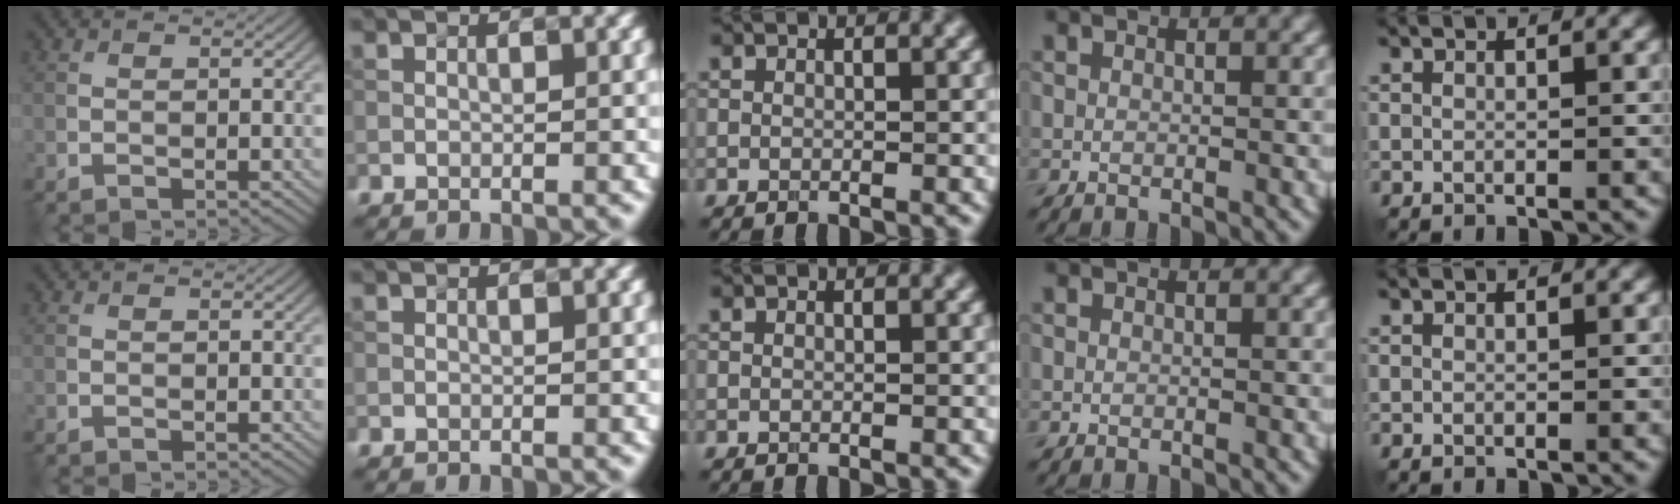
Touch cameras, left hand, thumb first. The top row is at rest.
{}